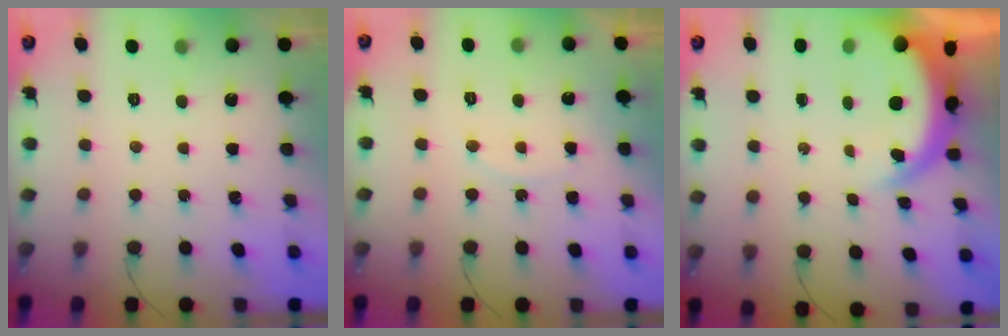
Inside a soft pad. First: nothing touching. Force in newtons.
{"total": 6.8, "press": 6.8, "slide": 0.5}
{"total": 6.6, "press": 6.6, "slide": 0.6}